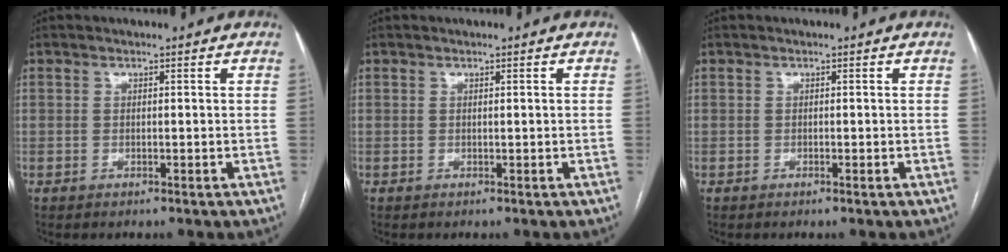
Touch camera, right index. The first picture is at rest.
{"total": 0.0}
{"total": 0.0}